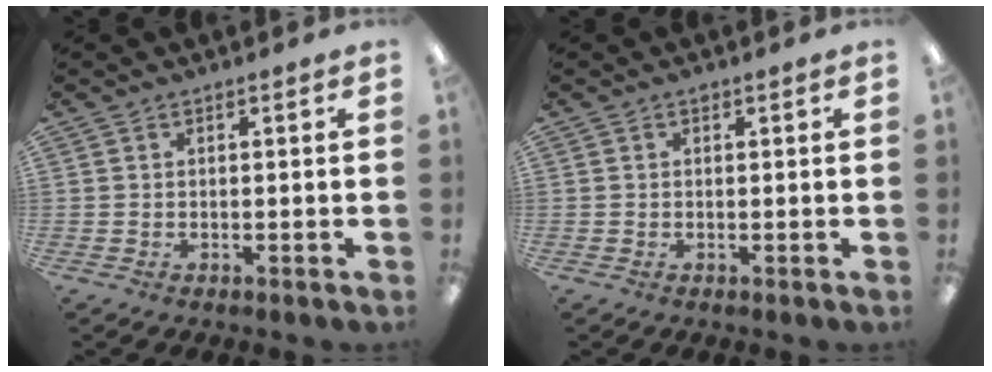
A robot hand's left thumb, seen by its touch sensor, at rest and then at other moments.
{"total": 0.6, "force": [0.5, 0.4, 0.2], "torque": [-0.006, 0.002, 0.008]}